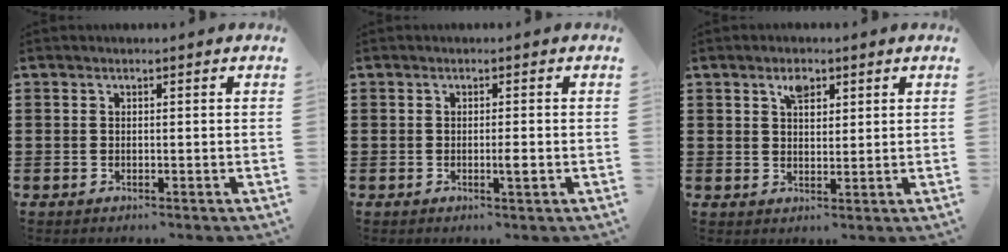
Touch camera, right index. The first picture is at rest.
{"total": 1.7, "force": [-0.5, 0.2, 1.6], "torque": [-0.028, -0.002, -0.009]}
{"total": 3.1, "force": [1.9, 1.5, 1.9], "torque": [-0.035, 0.001, 0.032]}